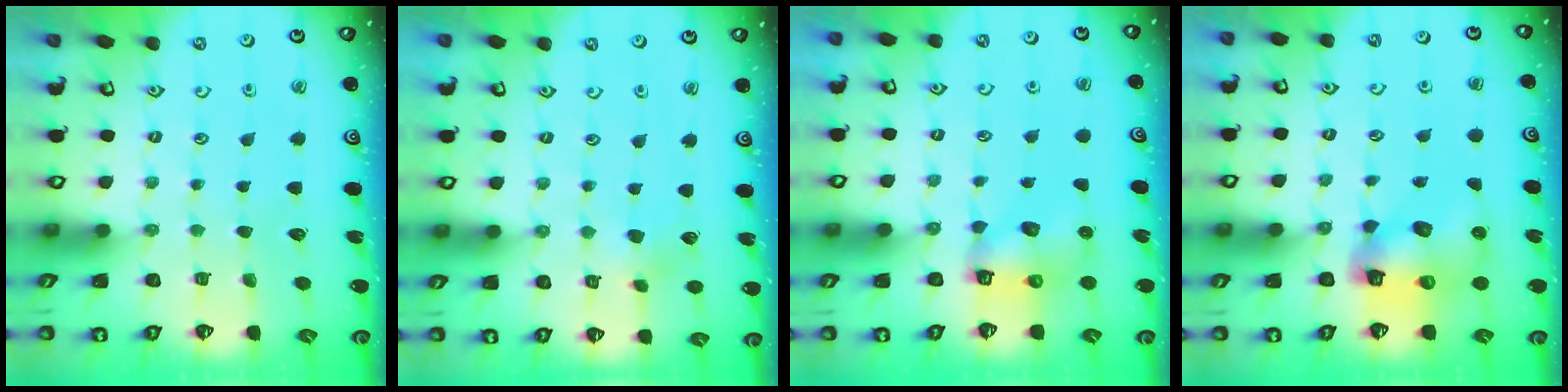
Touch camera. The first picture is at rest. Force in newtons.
{"total": 3.0, "press": 2.9, "slide": 0.4}
{"total": 6.3, "press": 6.3, "slide": 0.9}
{"total": 11.0, "press": 10.9, "slide": 1.8}